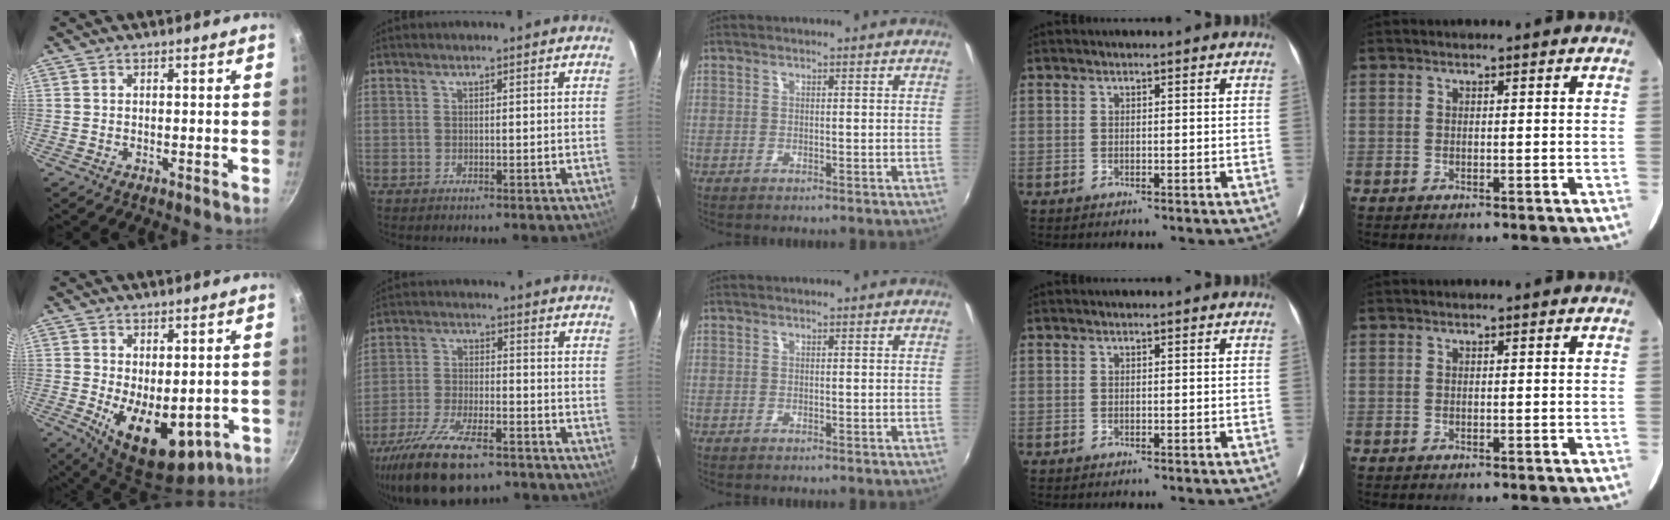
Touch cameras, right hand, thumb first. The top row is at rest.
{"thumb": {"total": 14.0, "force": [-2.8, 7.8, 11.2], "torque": [-0.147, -0.025, -0.021]}, "index": {"total": 17.4, "force": [-12.4, 6.2, 10.5], "torque": [-0.223, -0.042, -0.215]}}